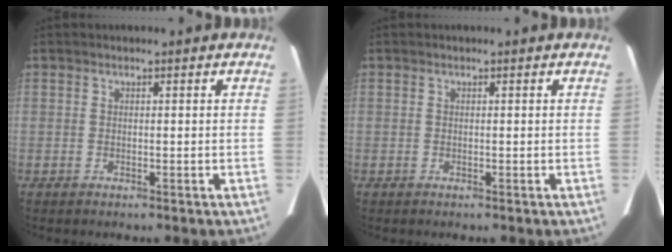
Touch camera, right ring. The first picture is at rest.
{"total": 0.0}